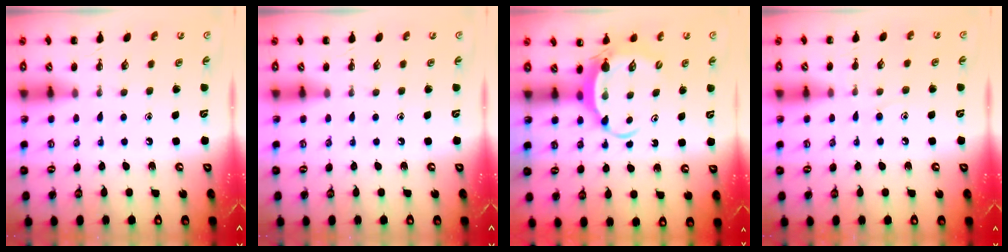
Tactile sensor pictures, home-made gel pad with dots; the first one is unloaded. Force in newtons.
{"total": 0.0}
{"total": 5.0, "press": 4.9, "slide": 0.7}
{"total": 7.0, "press": 6.6, "slide": 2.3}